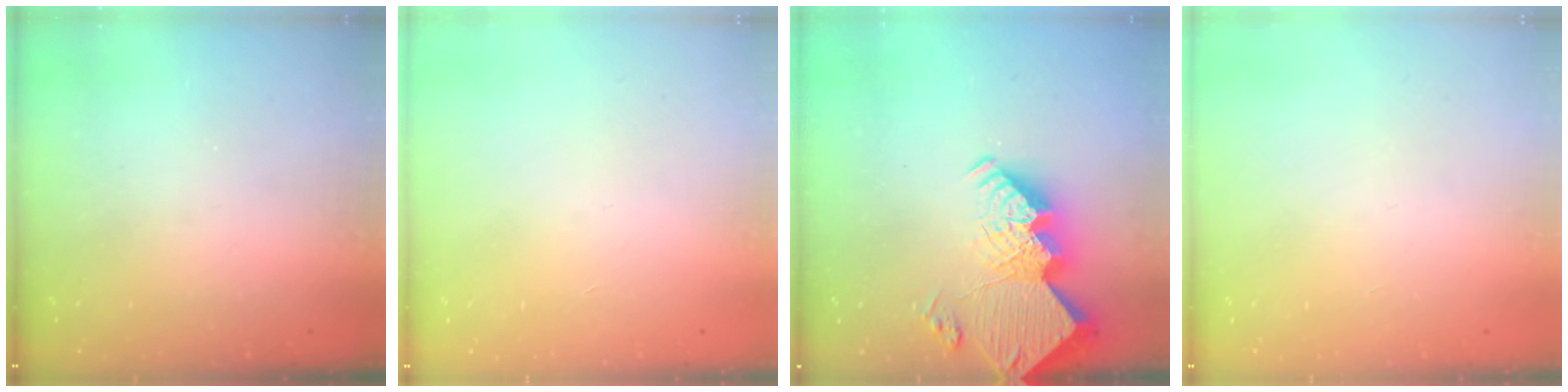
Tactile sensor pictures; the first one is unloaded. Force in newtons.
{"total": 0.0}
{"total": 19.8, "press": 19.8, "slide": 1.9}
{"total": 0.0}